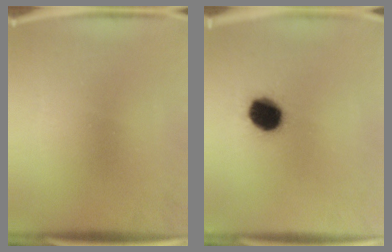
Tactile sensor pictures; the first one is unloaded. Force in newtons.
{"total": 10.7}